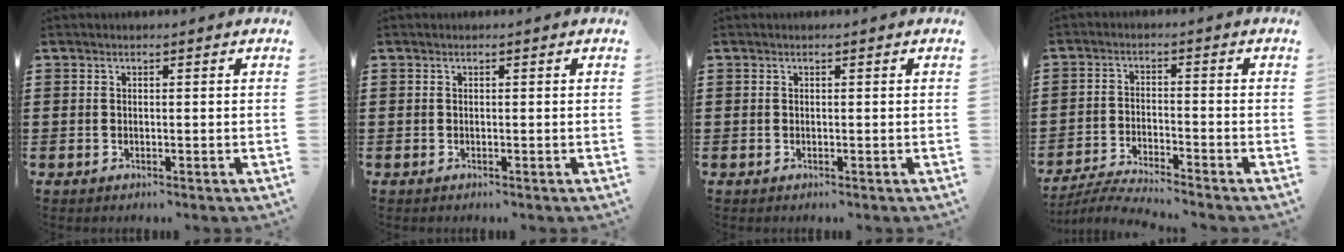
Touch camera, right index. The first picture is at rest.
{"total": 0.0}
{"total": 0.0}
{"total": 4.2, "force": [-4.1, -0.3, 0.9], "torque": [-0.023, -0.006, -0.084]}